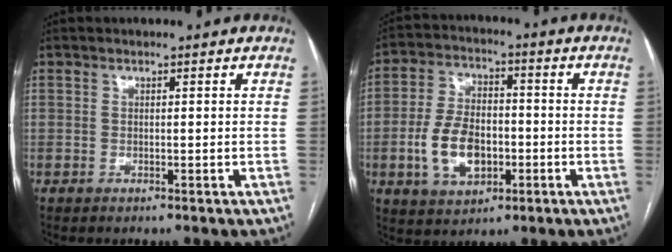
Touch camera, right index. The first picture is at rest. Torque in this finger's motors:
{"motor_torque": [1.31, -0.69, 0.76, 0.18]}